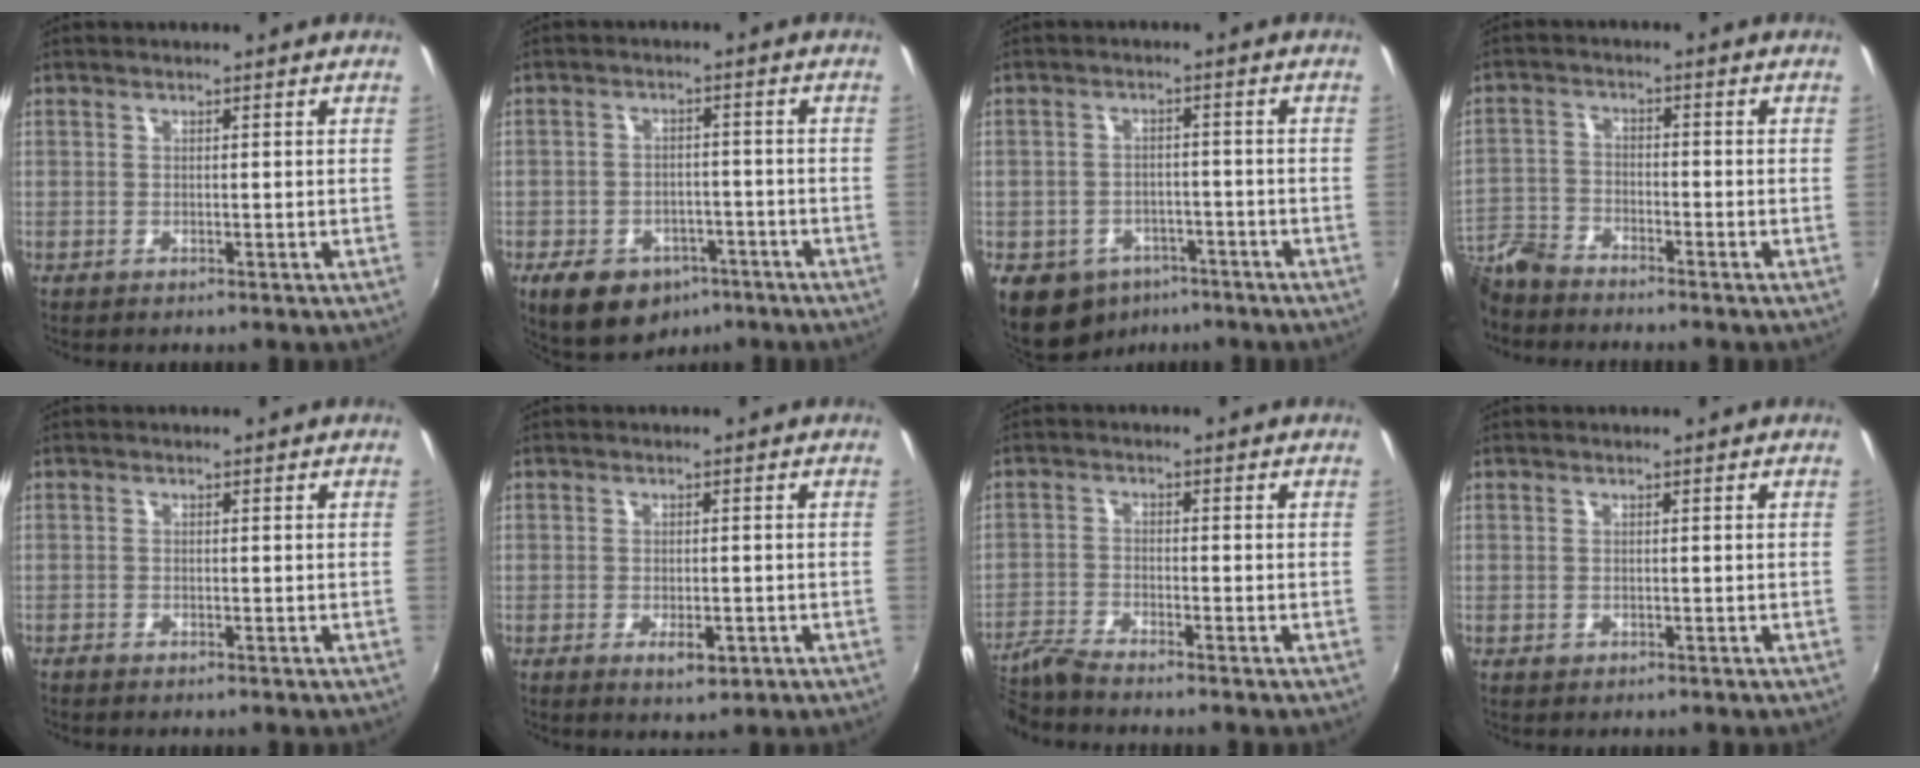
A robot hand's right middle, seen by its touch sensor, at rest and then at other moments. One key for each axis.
{"total": 11.9, "fx": -7.0, "fy": 8.0, "fz": 5.4, "tx": -0.126, "ty": 0.006, "tz": -0.088}
{"total": 9.6, "fx": -6.2, "fy": 6.7, "fz": 3.0, "tx": -0.082, "ty": 0.004, "tz": -0.079}
{"total": 8.9, "fx": -7.9, "fy": 3.0, "fz": 2.9, "tx": -0.077, "ty": -0.002, "tz": -0.165}
{"total": 0.8, "fx": -0.7, "fy": 0.3, "fz": 0.1, "tx": -0.005, "ty": -0.003, "tz": -0.018}
{"total": 3.2, "fx": -1.3, "fy": 1.5, "fz": 2.5, "tx": -0.048, "ty": -0.007, "tz": -0.017}
{"total": 5.3, "fx": -5.1, "fy": -0.4, "fz": 1.4, "tx": -0.042, "ty": -0.016, "tz": -0.106}
{"total": 0.6, "fx": -0.3, "fy": 0.5, "fz": 0.1, "tx": 0.000, "ty": -0.004, "tz": -0.004}